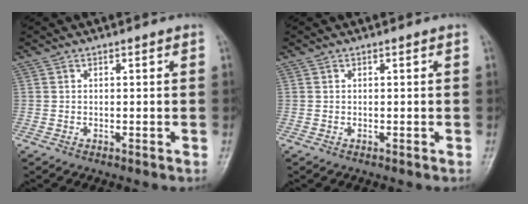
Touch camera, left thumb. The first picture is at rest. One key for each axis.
{"total": 0.0}